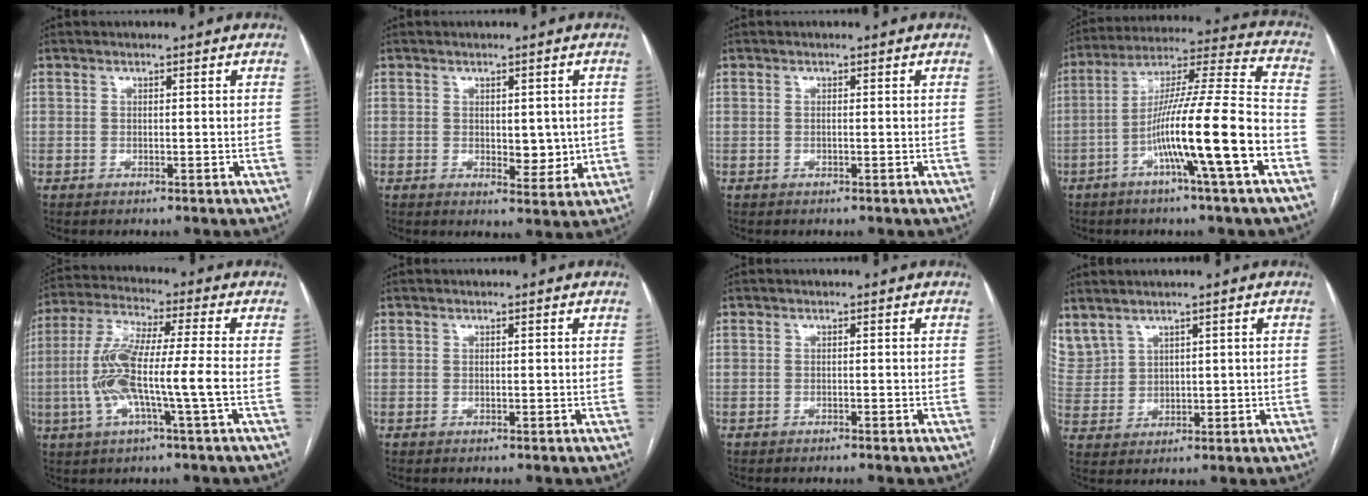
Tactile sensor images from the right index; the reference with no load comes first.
{"total": 4.6, "force": [0.1, 2.5, 3.9], "torque": [-0.047, -0.006, 0.011]}
{"total": 0.0}
{"total": 17.4, "force": [-6.4, -0.7, 16.2], "torque": [-0.277, 0.005, -0.111]}
{"total": 11.6, "force": [-2.1, 0.4, 11.3], "torque": [-0.236, 0.010, -0.046]}
{"total": 0.0}
{"total": 0.7, "force": [-0.6, -0.1, 0.4], "torque": [-0.007, 0.001, -0.010]}
{"total": 8.8, "force": [5.8, 5.7, 3.3], "torque": [-0.108, 0.019, 0.143]}